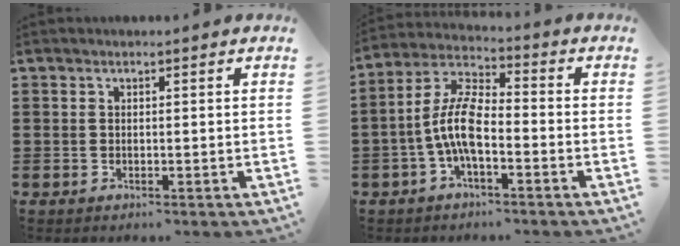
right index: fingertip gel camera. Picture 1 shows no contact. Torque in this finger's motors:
{"motor_torque": [2.14, 0.00, 0.93, 0.21]}